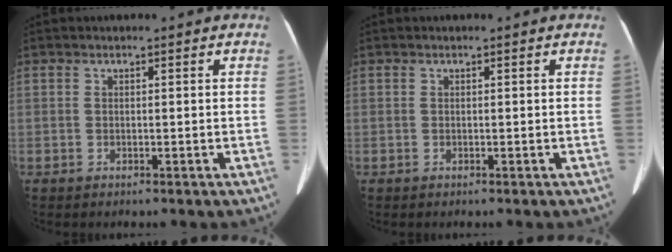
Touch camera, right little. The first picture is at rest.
{"total": 0.0}